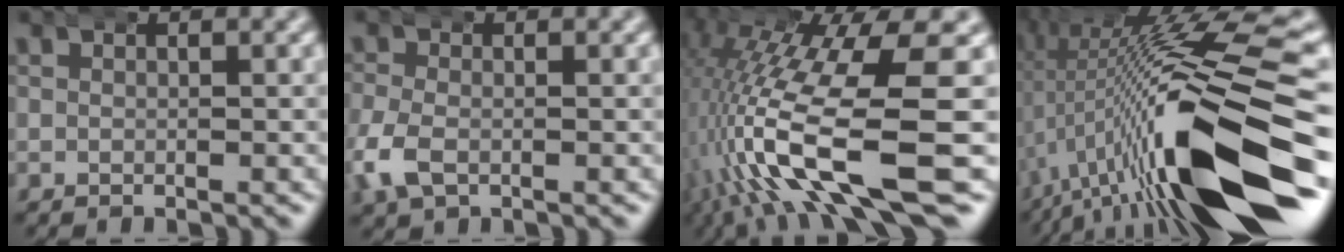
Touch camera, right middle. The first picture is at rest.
{"total": 3.2, "force": [-1.0, 2.3, 2.0], "torque": [-0.066, -0.006, -0.014]}
{"total": 14.2, "force": [-3.6, 5.7, 12.5], "torque": [-0.238, -0.020, -0.042]}
{"total": 15.6, "force": [-0.9, 4.3, 15.0], "torque": [-0.209, 0.029, -0.022]}